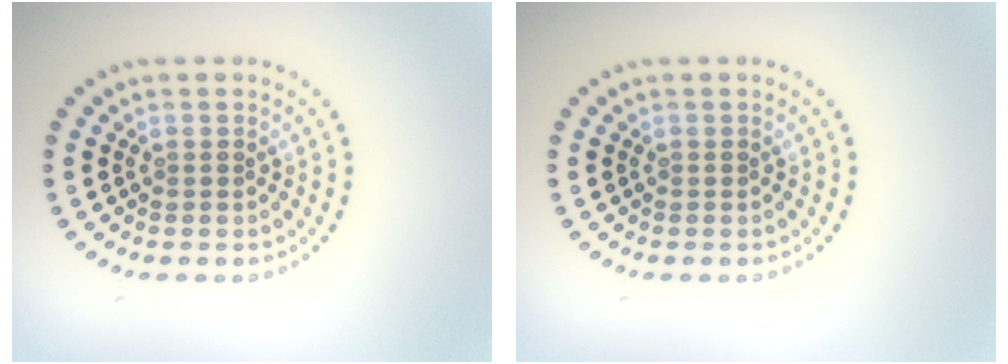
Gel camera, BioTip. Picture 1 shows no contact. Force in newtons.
{"total": 0.0}